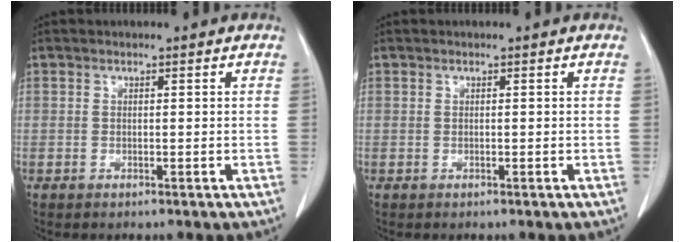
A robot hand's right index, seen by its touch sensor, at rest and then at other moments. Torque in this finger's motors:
{"motor_torque": [0.01, 0.01, 0.00, 0.00]}